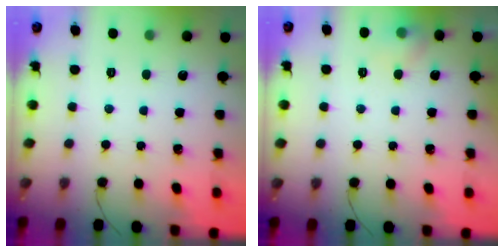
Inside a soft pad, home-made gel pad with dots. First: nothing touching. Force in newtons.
{"total": 6.3, "press": 6.2, "slide": 1.1}